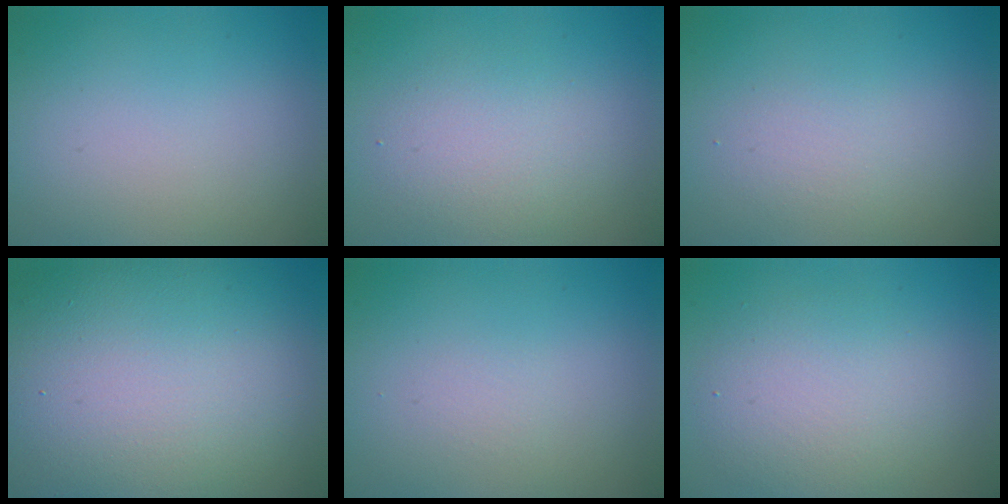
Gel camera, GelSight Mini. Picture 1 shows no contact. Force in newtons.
{"total": 2.9, "press": 2.9, "slide": 0.2}
{"total": 1.5, "press": 1.5, "slide": 0.1}
{"total": 17.2, "press": 17.1, "slide": 1.2}
{"total": 0.0}
{"total": 4.5, "press": 4.5, "slide": 0.5}